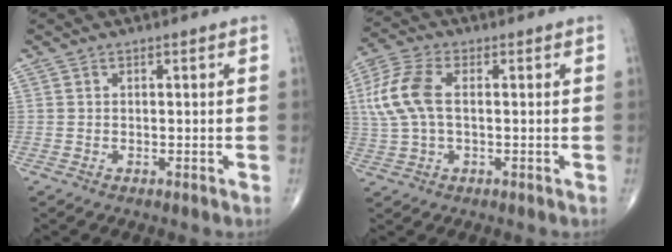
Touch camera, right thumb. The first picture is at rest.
{"total": 9.9, "force": [1.1, 5.2, 8.4], "torque": [-0.207, 0.020, 0.021]}